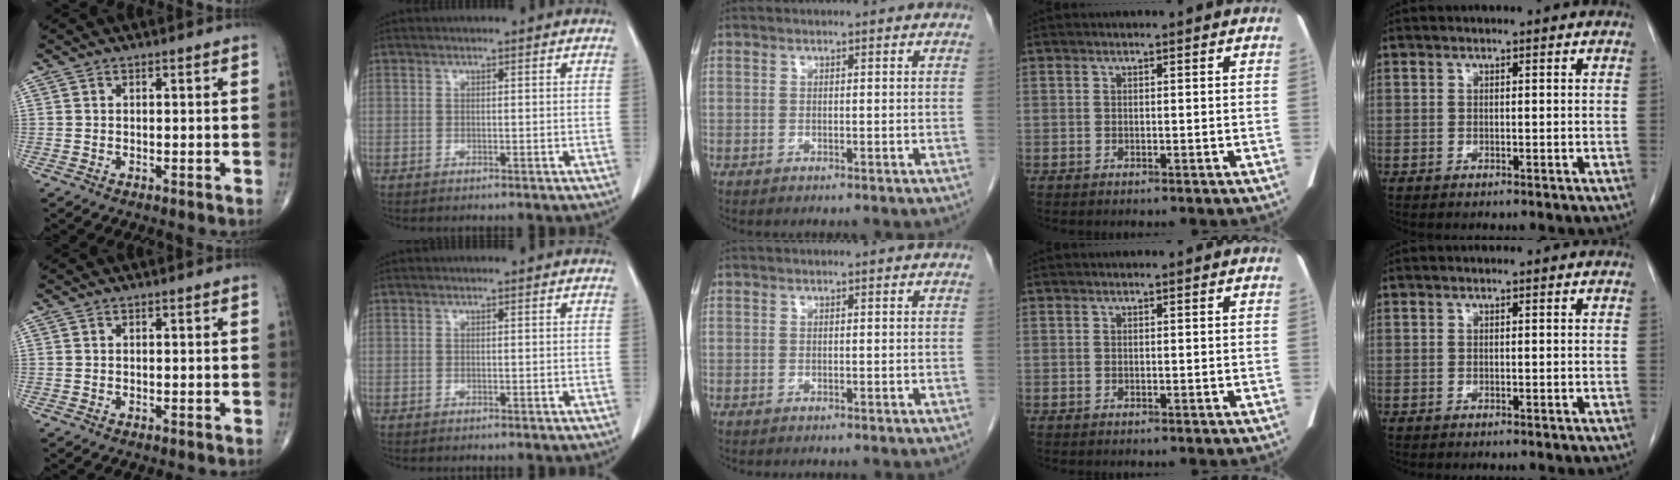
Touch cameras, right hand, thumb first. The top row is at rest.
{}